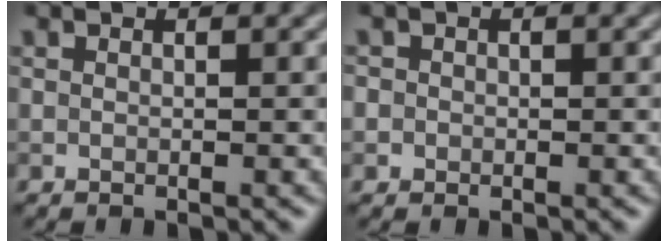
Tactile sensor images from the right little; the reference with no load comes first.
{"total": 1.0, "force": [-0.1, 1.0, 0.1], "torque": [0.006, -0.004, -0.005]}